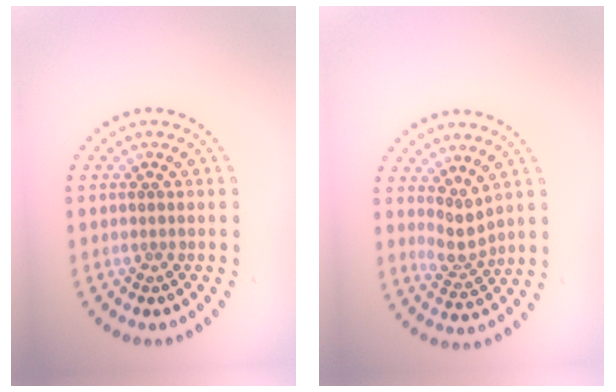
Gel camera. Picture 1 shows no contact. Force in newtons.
{"total": 2.3, "press": 1.6, "slide": 1.7}